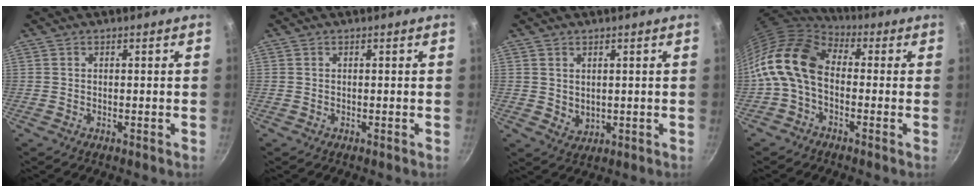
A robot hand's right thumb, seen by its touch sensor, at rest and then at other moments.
{"total": 0.0}
{"total": 2.1, "force": [0.9, 1.6, 1.0], "torque": [-0.011, -0.011, 0.019]}
{"total": 14.5, "force": [-0.9, 9.7, 10.8], "torque": [-0.206, 0.031, -0.039]}